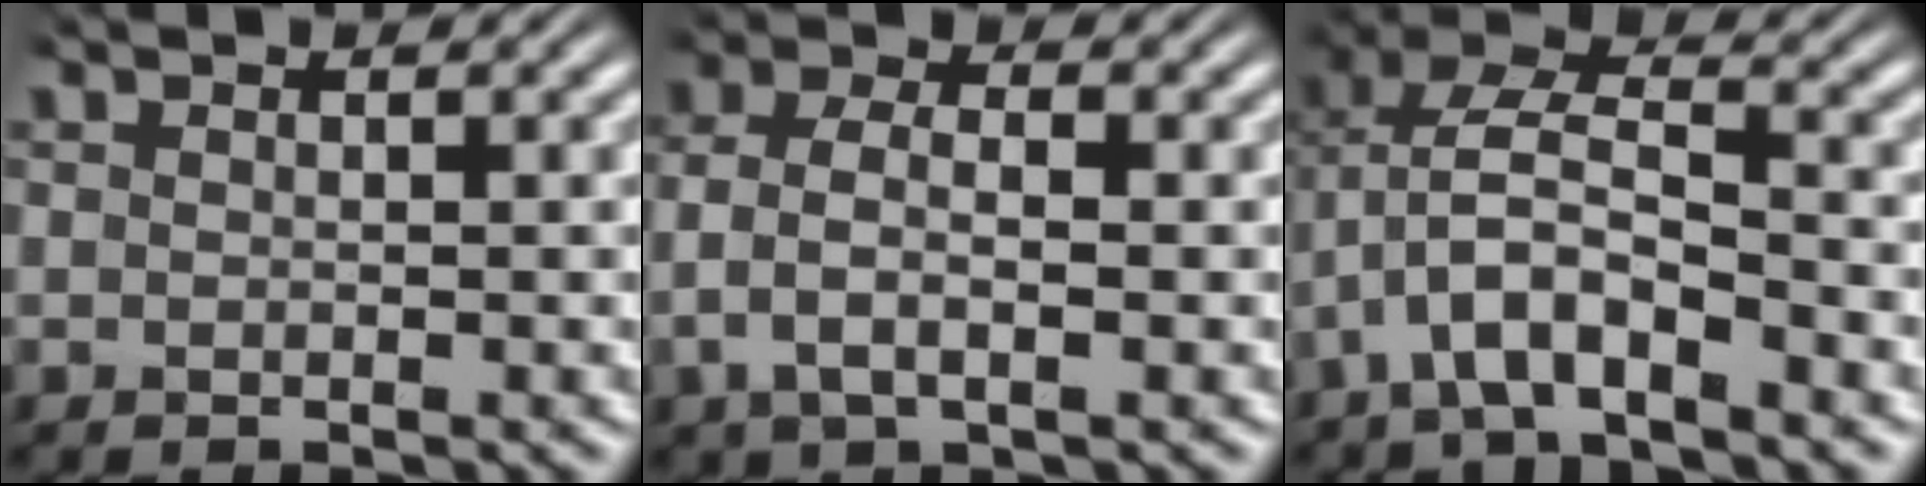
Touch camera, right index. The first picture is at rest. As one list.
[{"total": 4.3, "force": [-0.6, 2.6, 3.3], "torque": [-0.079, -0.008, -0.008]}, {"total": 6.7, "force": [0.5, 4.9, 4.6], "torque": [-0.098, -0.002, -0.007]}]